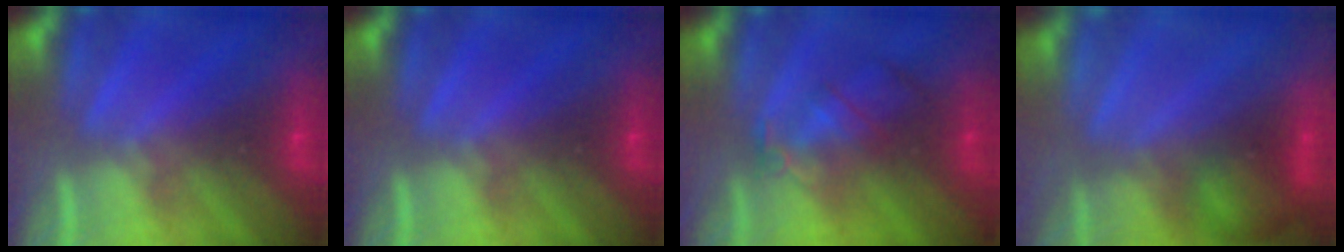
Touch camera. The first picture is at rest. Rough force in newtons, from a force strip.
{"total": 0.0}
{"total": 2.4}
{"total": 8.5}